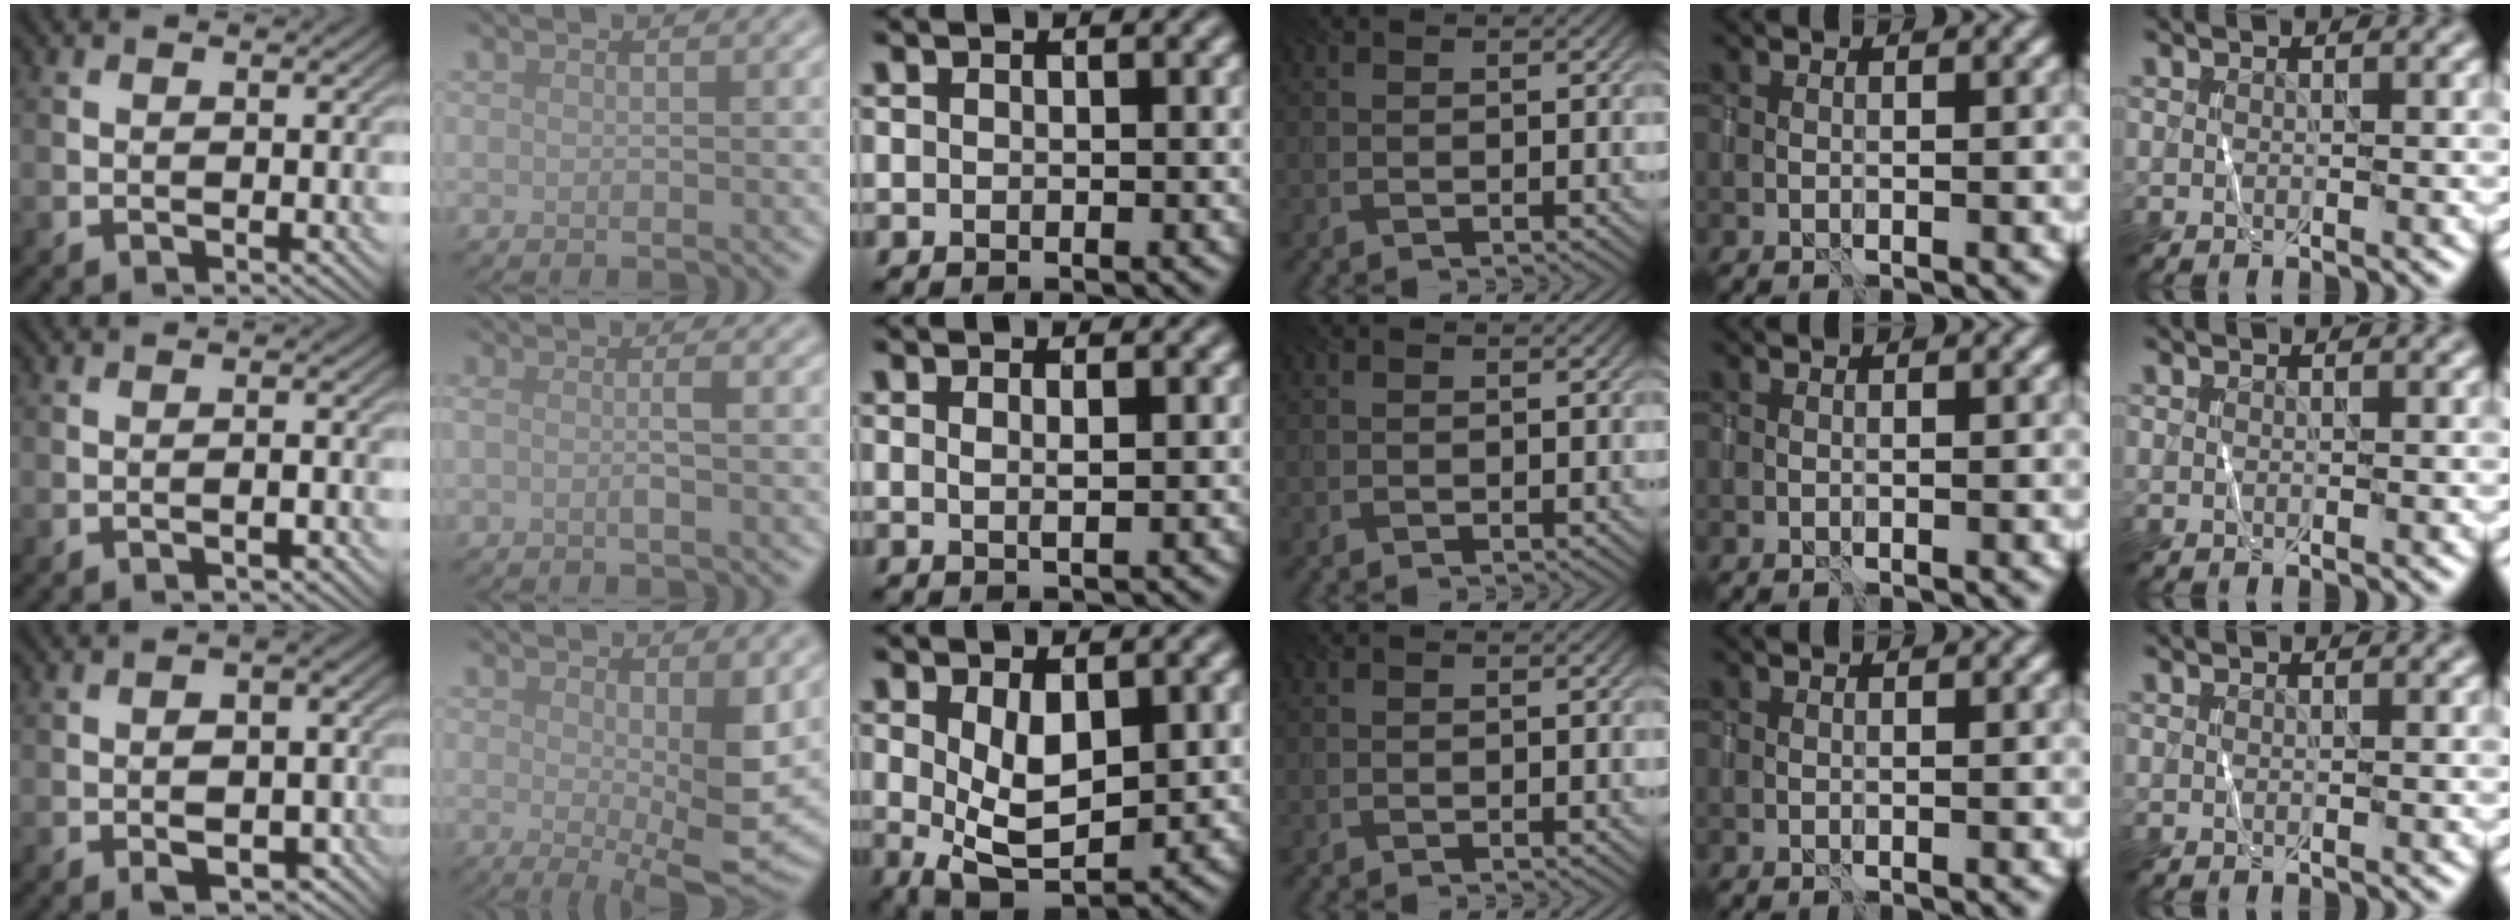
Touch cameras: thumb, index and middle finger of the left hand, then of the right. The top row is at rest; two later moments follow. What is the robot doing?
{"motion": "wrap", "object": "sponge"}